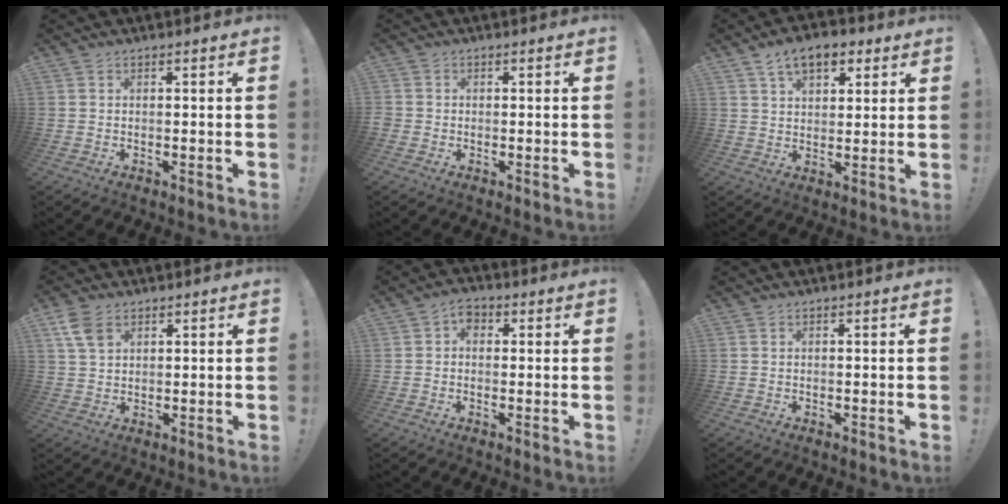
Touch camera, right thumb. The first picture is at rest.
{"total": 1.6, "force": [-0.5, 1.4, 0.5], "torque": [-0.006, 0.005, -0.009]}
{"total": 9.9, "force": [5.4, 5.9, 5.9], "torque": [-0.082, -0.011, 0.099]}
{"total": 6.4, "force": [3.2, 4.1, 3.8], "torque": [-0.064, -0.005, 0.064]}
{"total": 3.8, "force": [0.3, 2.9, 2.4], "torque": [-0.044, 0.009, 0.007]}
{"total": 0.0}